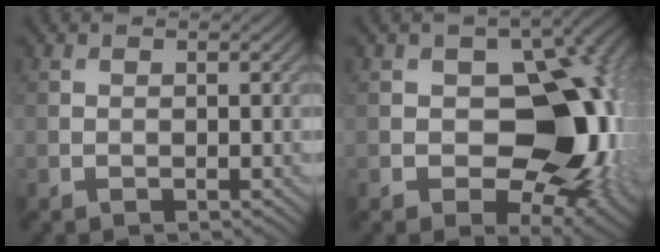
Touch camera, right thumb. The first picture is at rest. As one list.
[{"total": 12.7, "force": [-0.6, 8.7, 9.3], "torque": [-0.115, -0.008, -0.006]}]